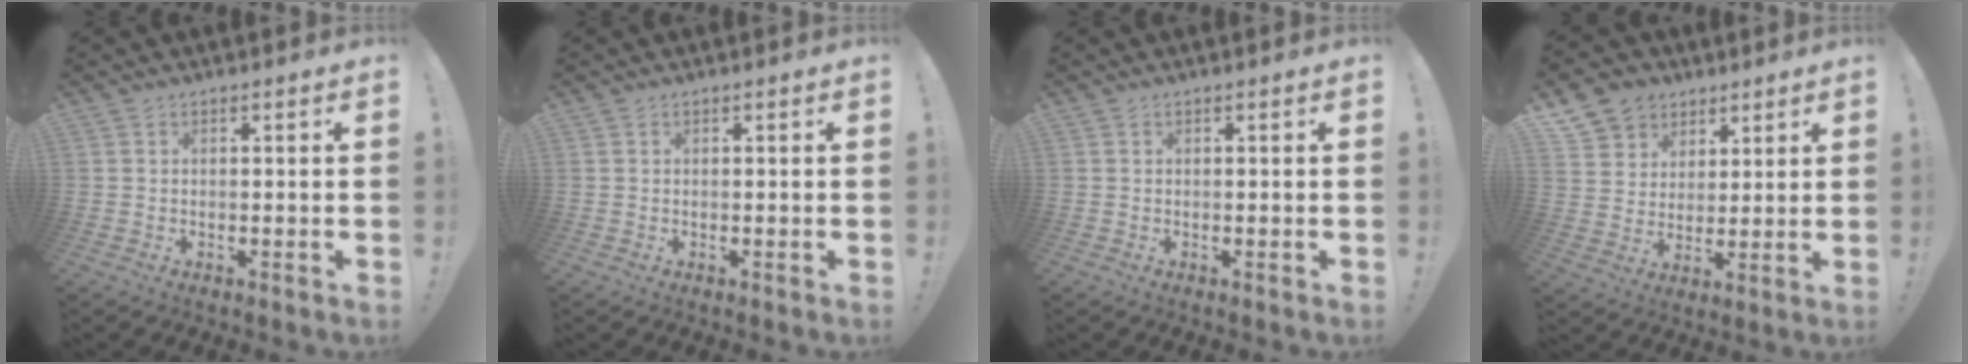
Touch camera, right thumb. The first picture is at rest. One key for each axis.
{"total": 0.0}
{"total": 0.0}
{"total": 9.0, "fx": 4.9, "fy": 7.4, "fz": 1.4, "tx": -0.025, "ty": -0.033, "tz": 0.101}